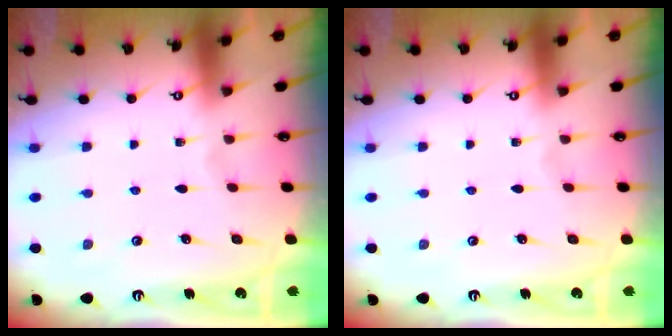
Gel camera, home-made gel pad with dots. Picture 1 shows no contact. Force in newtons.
{"total": 0.0}